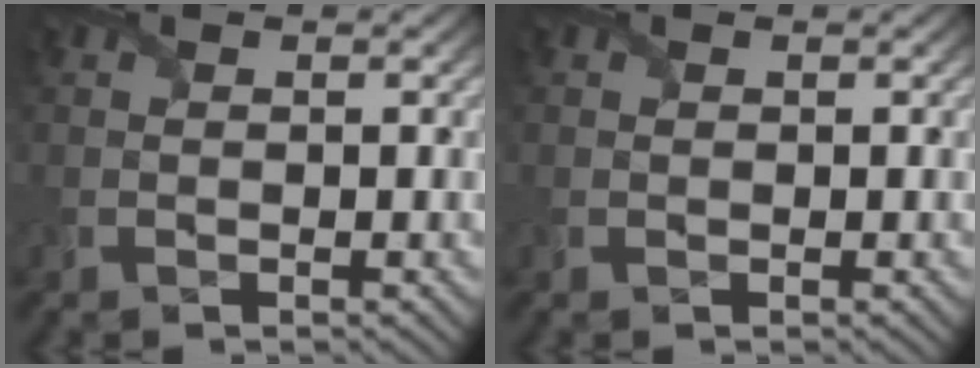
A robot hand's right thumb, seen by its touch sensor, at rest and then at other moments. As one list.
[{"total": 0.8, "force": [0.3, 0.7, 0.1], "torque": [-0.002, -0.003, 0.006]}]